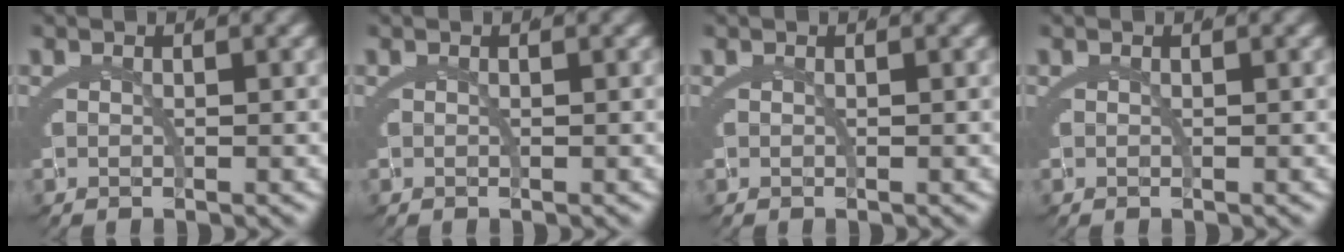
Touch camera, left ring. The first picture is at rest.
{"total": 0.0}
{"total": 0.0}
{"total": 0.0}